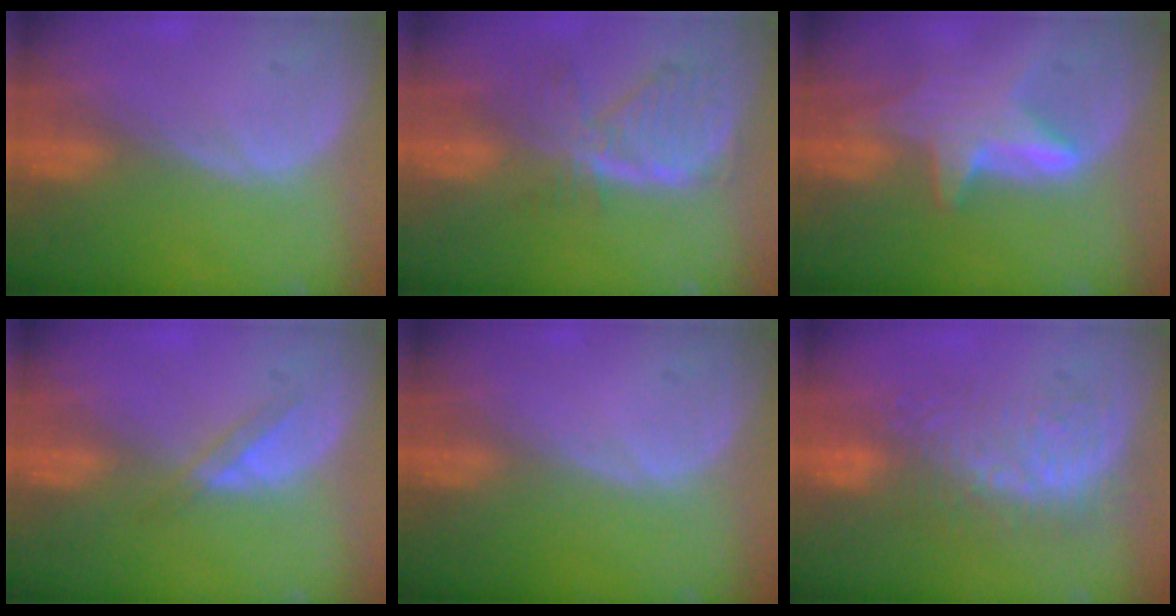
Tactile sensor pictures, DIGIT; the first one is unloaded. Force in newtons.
{"total": 7.9, "press": 6.9, "slide": 4.0}
{"total": 6.3, "press": 6.1, "slide": 1.7}
{"total": 2.3, "press": 2.0, "slide": 1.0}
{"total": 0.0}
{"total": 9.0, "press": 8.6, "slide": 2.8}